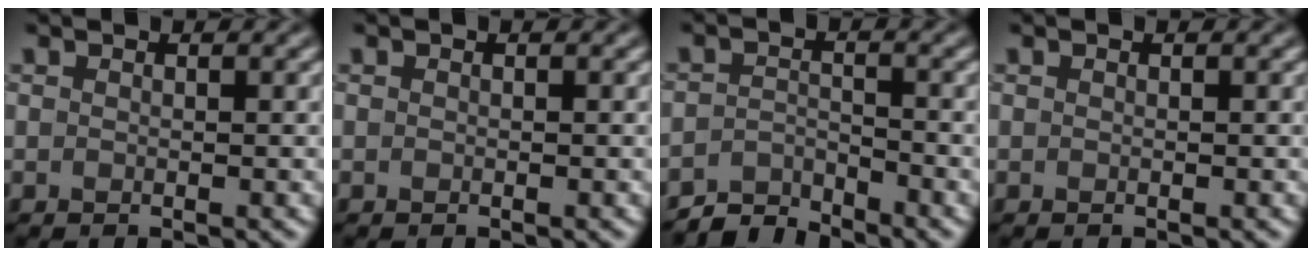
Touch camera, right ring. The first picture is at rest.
{"total": 0.0}
{"total": 2.9, "force": [-2.9, 0.4, 0.2], "torque": [-0.003, 0.008, -0.062]}
{"total": 0.0}